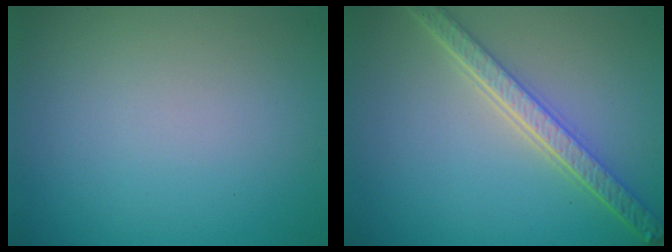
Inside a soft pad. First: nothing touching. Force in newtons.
{"total": 5.3, "press": 4.0, "slide": 3.5}